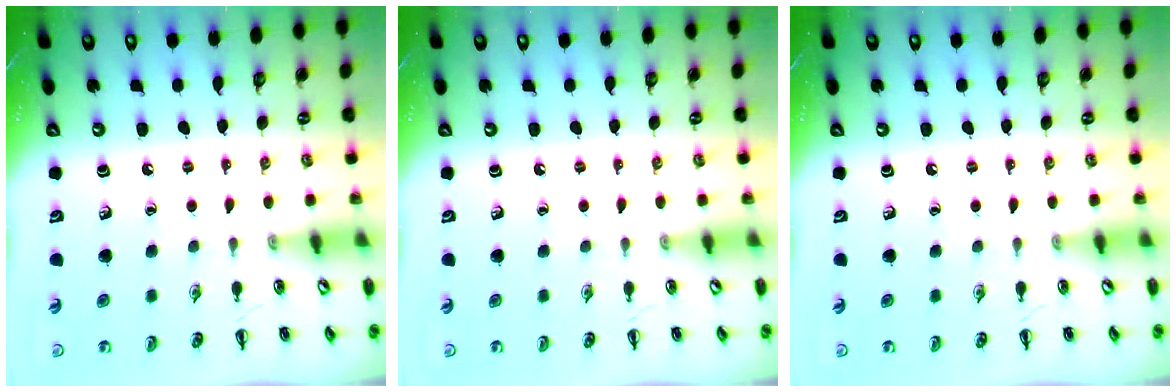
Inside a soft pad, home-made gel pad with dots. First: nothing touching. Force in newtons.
{"total": 0.0}
{"total": 0.0}